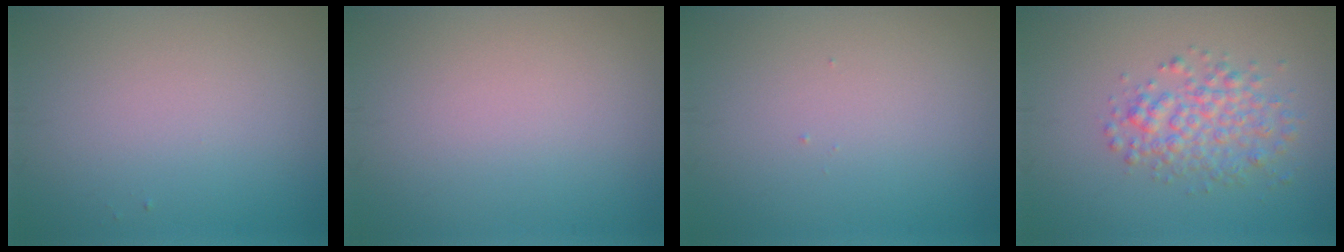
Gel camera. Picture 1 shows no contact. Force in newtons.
{"total": 0.0}
{"total": 0.0}
{"total": 3.6, "press": 3.6, "slide": 0.1}